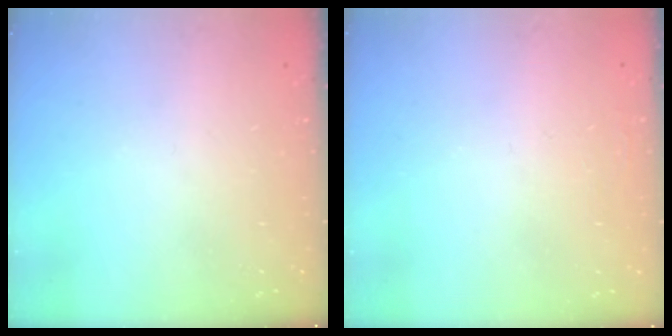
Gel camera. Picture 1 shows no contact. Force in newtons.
{"total": 1.8, "press": 1.7, "slide": 0.4}